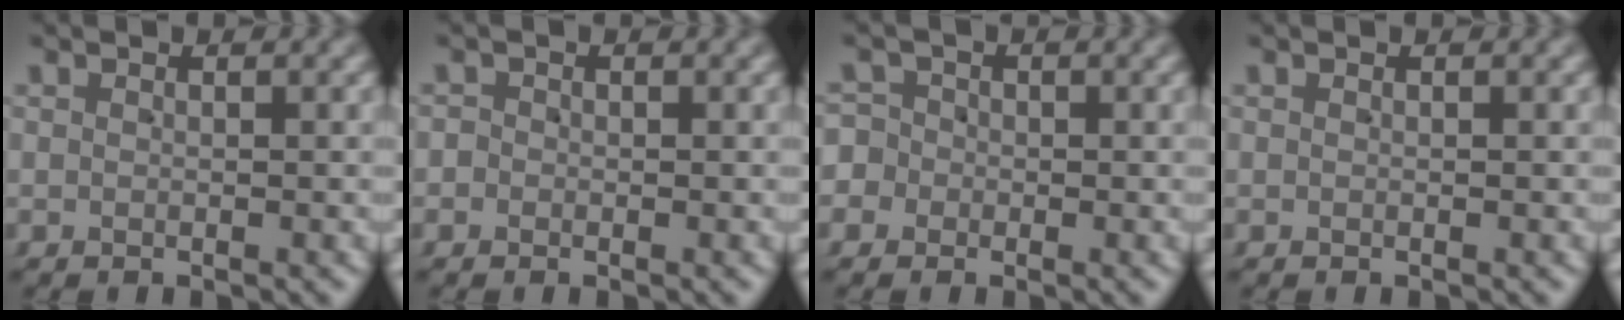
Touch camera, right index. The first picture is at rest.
{"total": 1.1, "force": [-0.5, 1.0, -0.2], "torque": [0.009, 0.005, -0.016]}
{"total": 5.7, "force": [-1.1, 5.5, 1.0], "torque": [-0.030, -0.004, -0.032]}
{"total": 0.0}